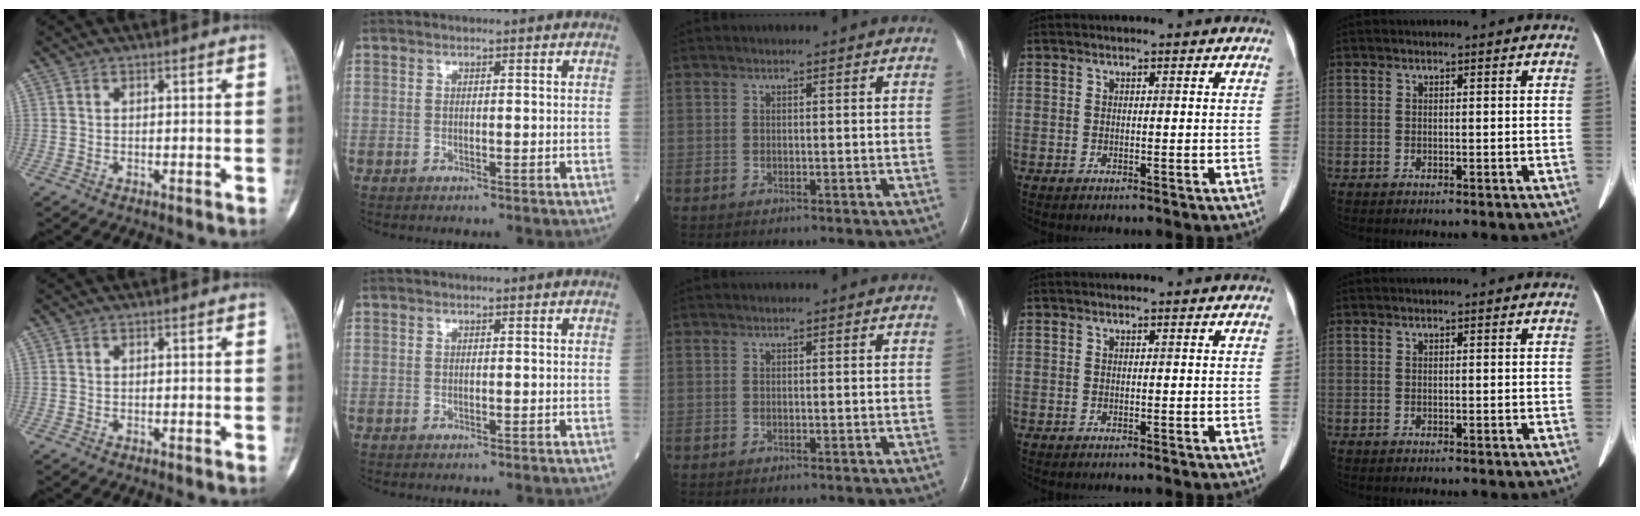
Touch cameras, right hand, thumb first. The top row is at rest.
{}